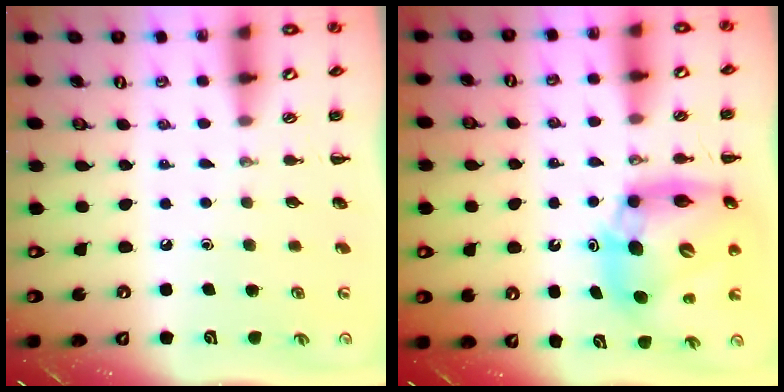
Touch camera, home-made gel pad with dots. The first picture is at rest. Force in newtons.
{"total": 14.1, "press": 13.5, "slide": 4.2}